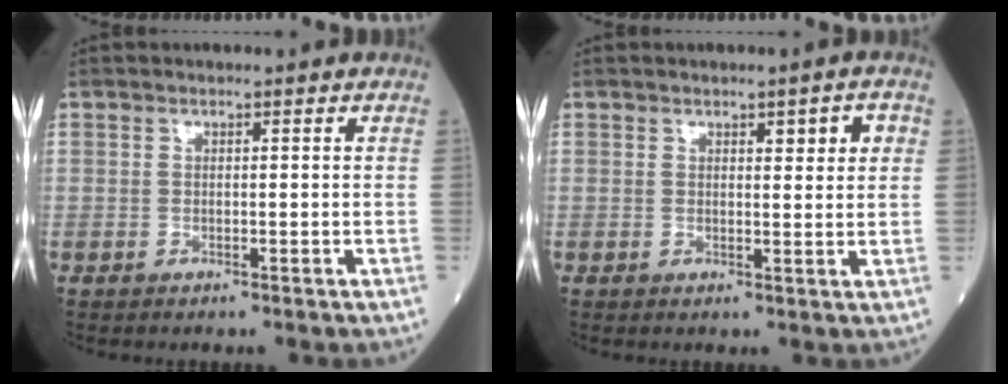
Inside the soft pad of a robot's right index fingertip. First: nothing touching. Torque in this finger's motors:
{"motor_torque": [0.06, 0.05, 0.06, 0.01]}